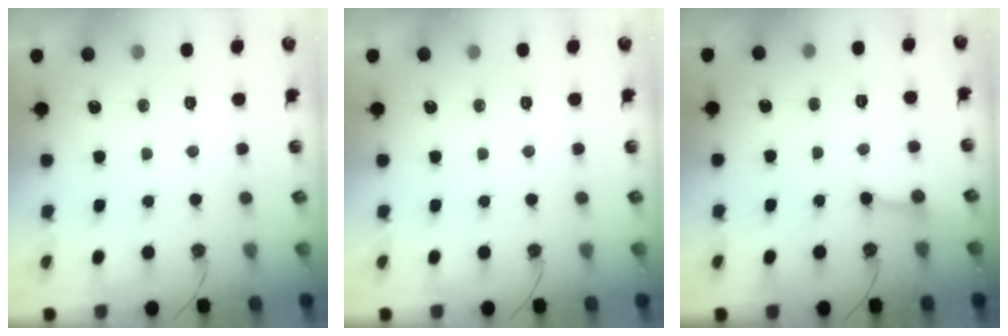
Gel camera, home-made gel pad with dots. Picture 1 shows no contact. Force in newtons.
{"total": 0.0}
{"total": 2.3, "press": 2.3, "slide": 0.1}